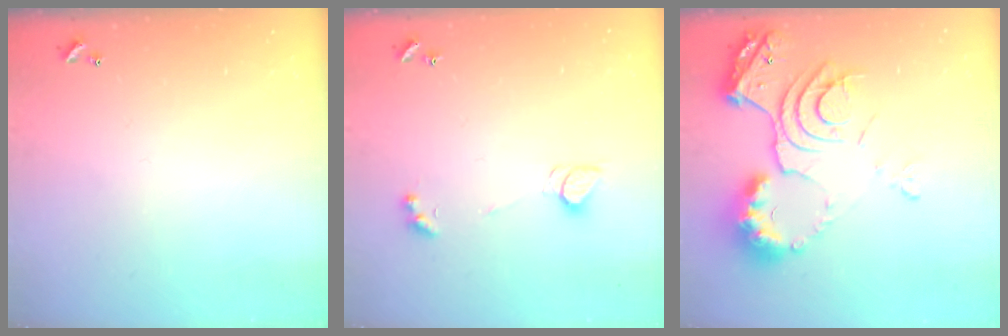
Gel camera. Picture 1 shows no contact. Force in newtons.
{"total": 2.2, "press": 2.2, "slide": 0.4}
{"total": 15.1, "press": 15.0, "slide": 1.3}